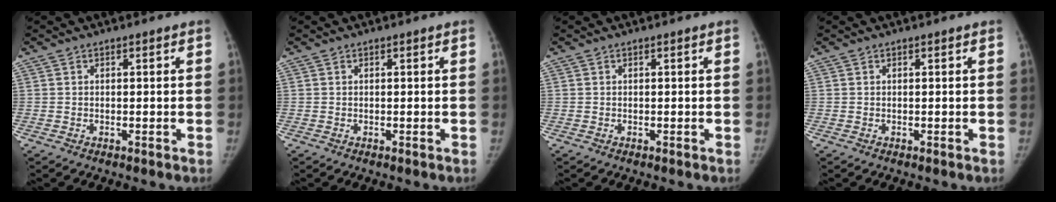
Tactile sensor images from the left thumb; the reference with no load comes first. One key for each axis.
{"total": 0.0}
{"total": 0.0}
{"total": 0.0}